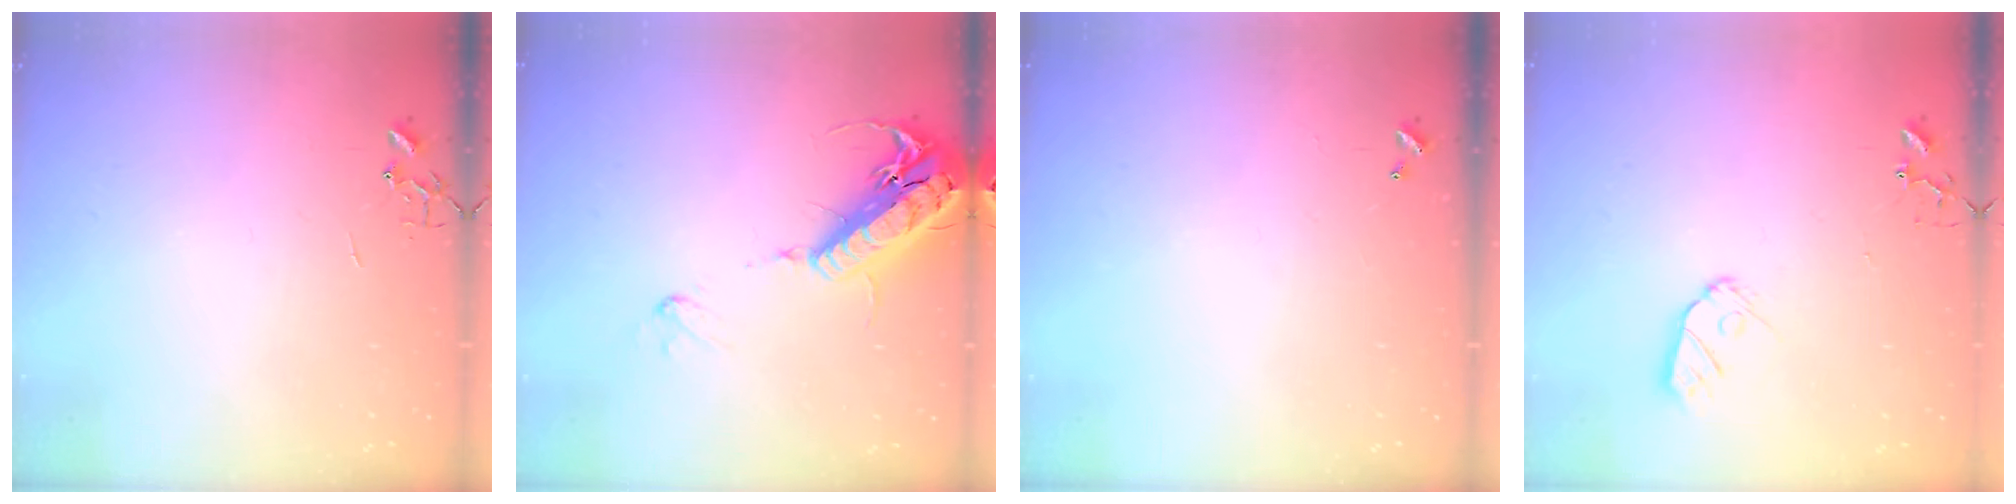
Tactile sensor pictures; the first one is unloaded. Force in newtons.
{"total": 19.9, "press": 19.5, "slide": 3.8}
{"total": 0.0}
{"total": 7.6, "press": 7.6, "slide": 0.5}